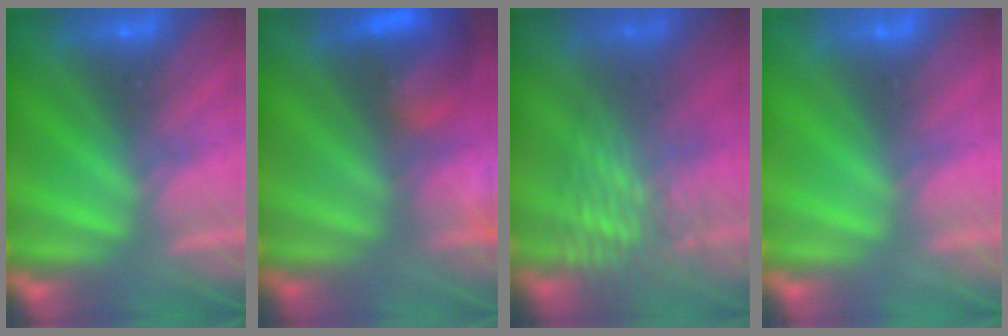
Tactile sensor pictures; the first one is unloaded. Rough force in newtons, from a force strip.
{"total": 8.6}
{"total": 3.1}
{"total": 1.7}